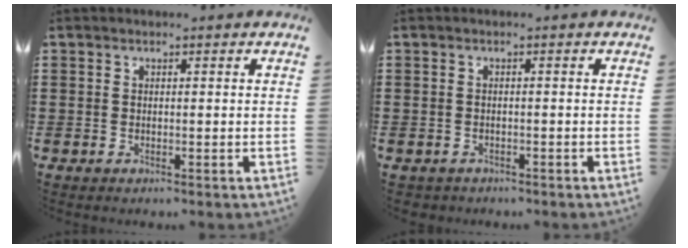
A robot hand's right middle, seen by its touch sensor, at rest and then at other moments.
{"total": 0.7, "force": [-0.6, 0.2, -0.1], "torque": [-0.001, 0.003, -0.016]}